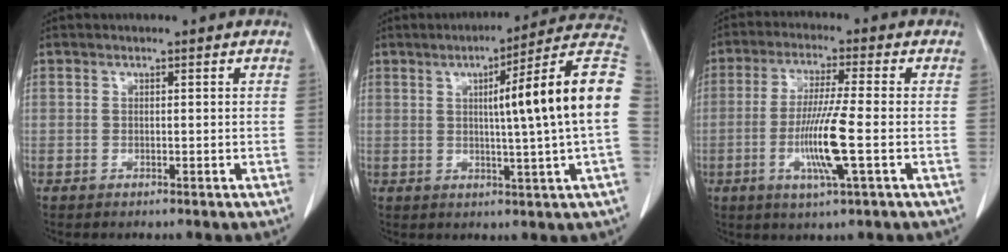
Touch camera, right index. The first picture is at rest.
{"total": 16.4, "force": [1.4, -1.7, 16.2], "torque": [-0.217, 0.018, 0.010]}
{"total": 9.5, "force": [-2.3, -0.4, 9.2], "torque": [-0.183, -0.015, -0.046]}